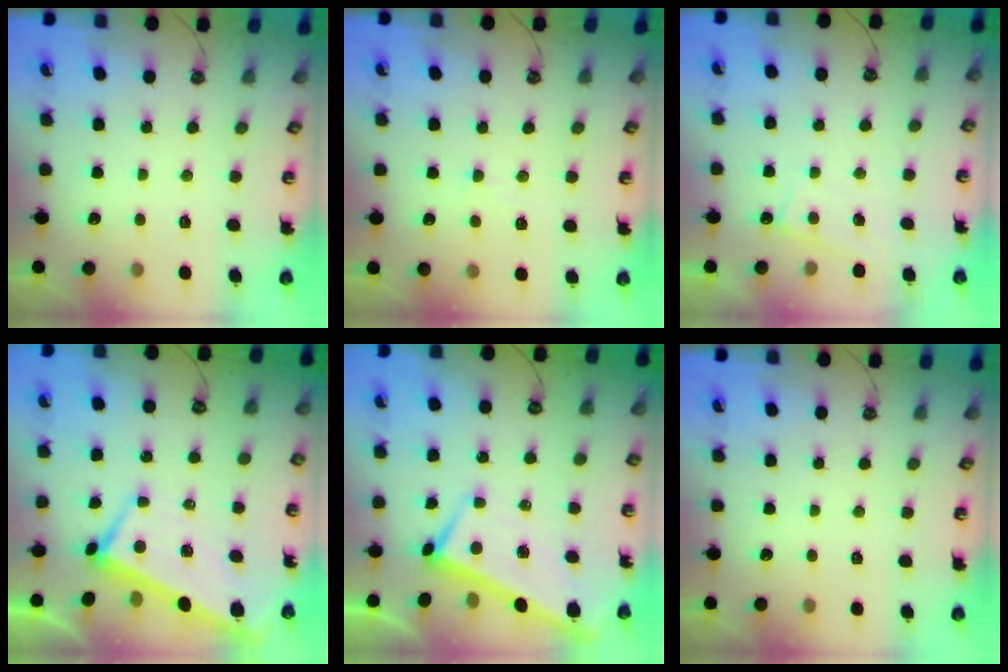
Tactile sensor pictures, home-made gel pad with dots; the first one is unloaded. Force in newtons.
{"total": 4.1, "press": 4.0, "slide": 0.8}
{"total": 1.8, "press": 1.8, "slide": 0.3}
{"total": 0.9, "press": 0.4, "slide": 0.8}
{"total": 1.8, "press": 1.7, "slide": 0.5}
{"total": 0.0}